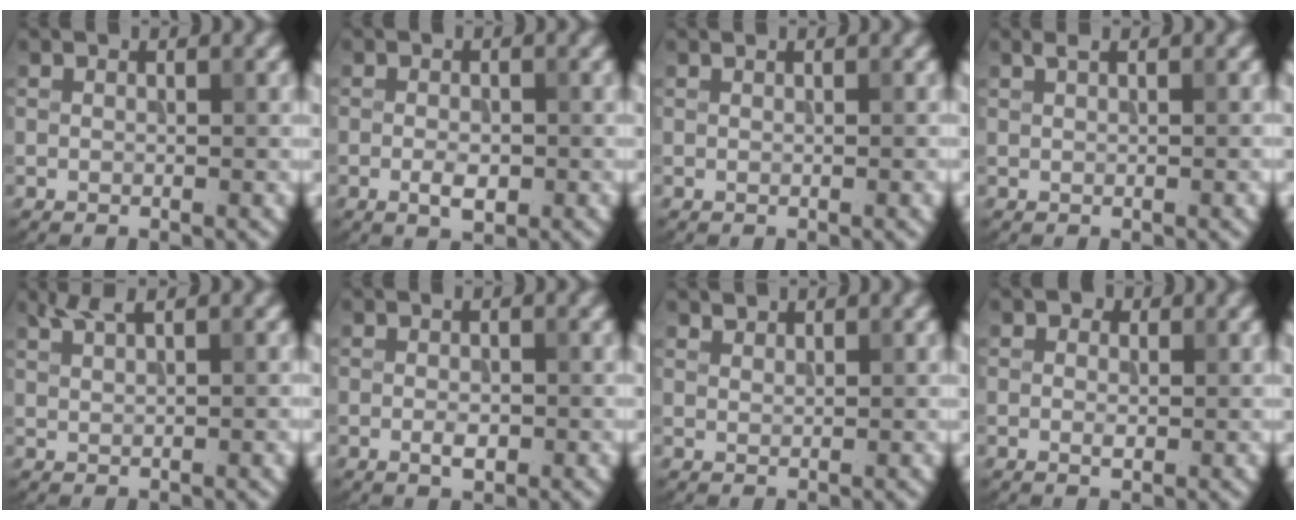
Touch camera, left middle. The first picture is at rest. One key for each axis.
{"total": 1.9, "fx": -0.5, "fy": 0.9, "fz": 1.6, "tx": -0.030, "ty": -0.002, "tz": -0.010}
{"total": 1.1, "fx": 0.2, "fy": 0.3, "fz": 1.0, "tx": -0.008, "ty": 0.005, "tz": 0.001}
{"total": 1.5, "fx": 0.5, "fy": 0.4, "fz": 1.3, "tx": -0.017, "ty": 0.005, "tz": 0.007}
{"total": 2.5, "fx": 1.6, "fy": 0.5, "fz": 1.9, "tx": -0.030, "ty": 0.003, "tz": 0.034}
{"total": 1.5, "fx": -0.4, "fy": 0.7, "fz": 1.3, "tx": -0.025, "ty": -0.002, "tz": -0.008}
{"total": 0.8, "fx": 0.8, "fy": 0.1, "fz": 0.0, "tx": 0.001, "ty": -0.001, "tz": 0.019}
{"total": 1.4, "fx": 0.3, "fy": 1.0, "fz": 1.0, "tx": -0.011, "ty": 0.001, "tz": 0.001}